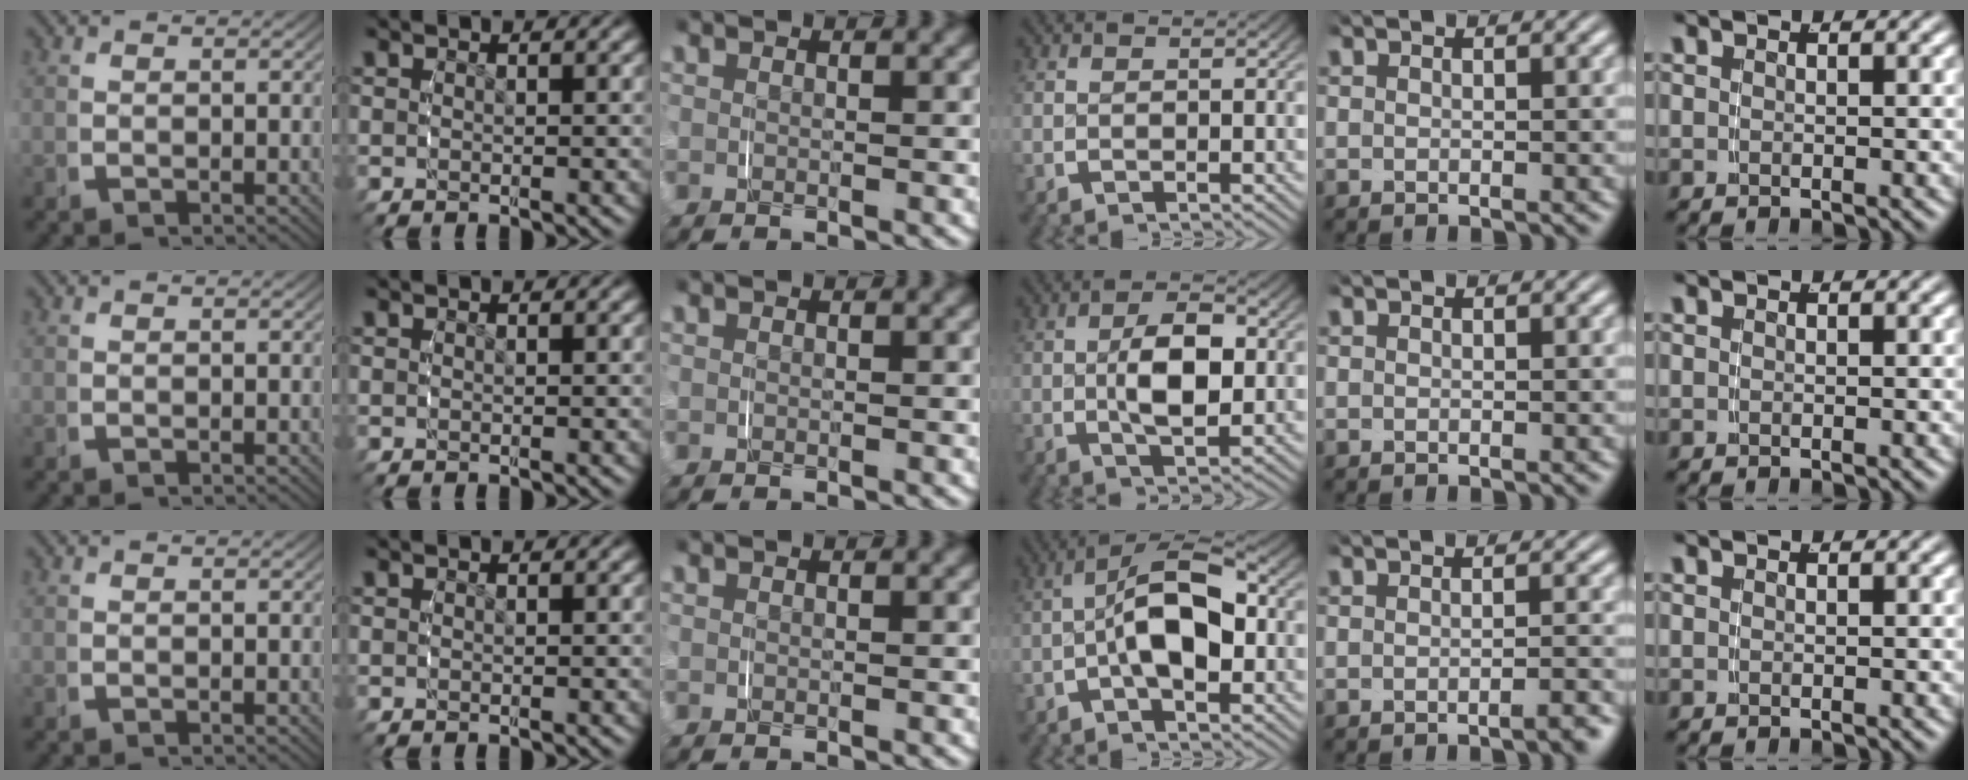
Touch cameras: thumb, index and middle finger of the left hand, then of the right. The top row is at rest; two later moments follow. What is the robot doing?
{"motion": "grasp_and_lifting", "object": "lipstick"}